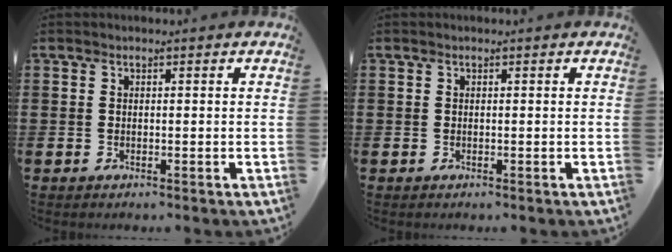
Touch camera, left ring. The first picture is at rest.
{"total": 0.0}